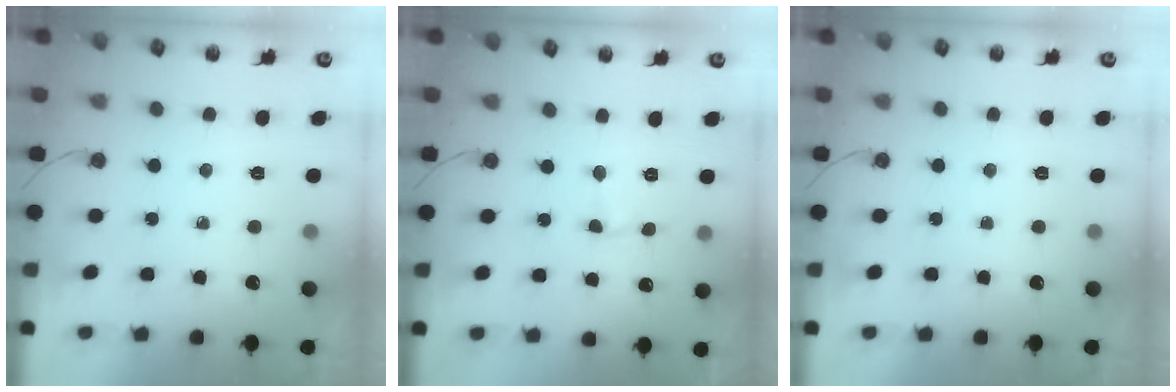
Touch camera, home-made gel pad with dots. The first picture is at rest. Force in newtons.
{"total": 1.7, "press": 1.6, "slide": 0.4}
{"total": 0.0}